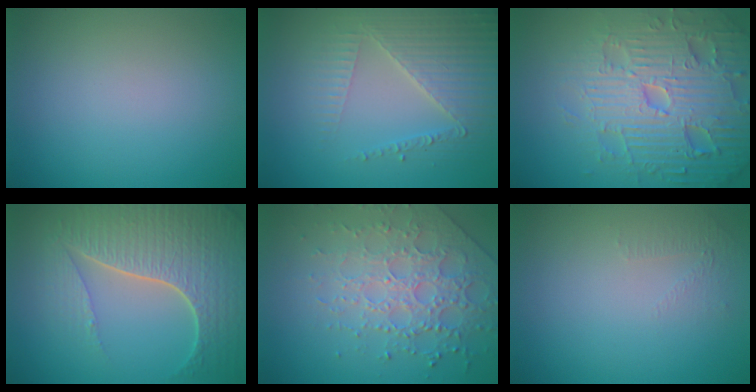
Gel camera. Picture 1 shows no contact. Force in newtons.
{"total": 4.1, "press": 4.0, "slide": 0.6}
{"total": 7.8, "press": 7.5, "slide": 1.8}
{"total": 7.7, "press": 5.6, "slide": 5.3}
{"total": 4.3, "press": 4.3, "slide": 0.9}
{"total": 0.9, "press": 0.4, "slide": 0.8}